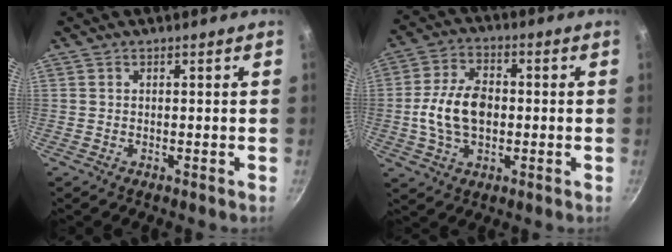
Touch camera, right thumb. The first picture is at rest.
{"total": 11.3, "force": [-0.7, 7.3, 8.6], "torque": [-0.149, 0.018, -0.019]}